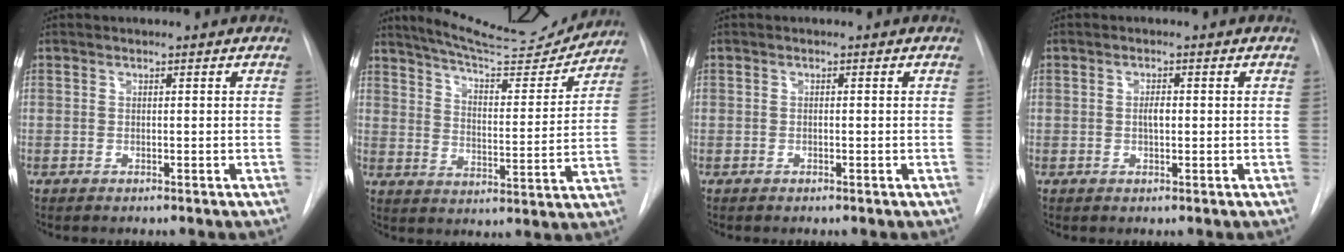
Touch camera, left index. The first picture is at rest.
{"total": 16.2, "force": [15.3, 1.8, 4.7], "torque": [-0.073, -0.028, 0.215]}
{"total": 0.0}
{"total": 1.7, "force": [0.0, 0.6, 1.5], "torque": [-0.029, 0.003, 0.000]}